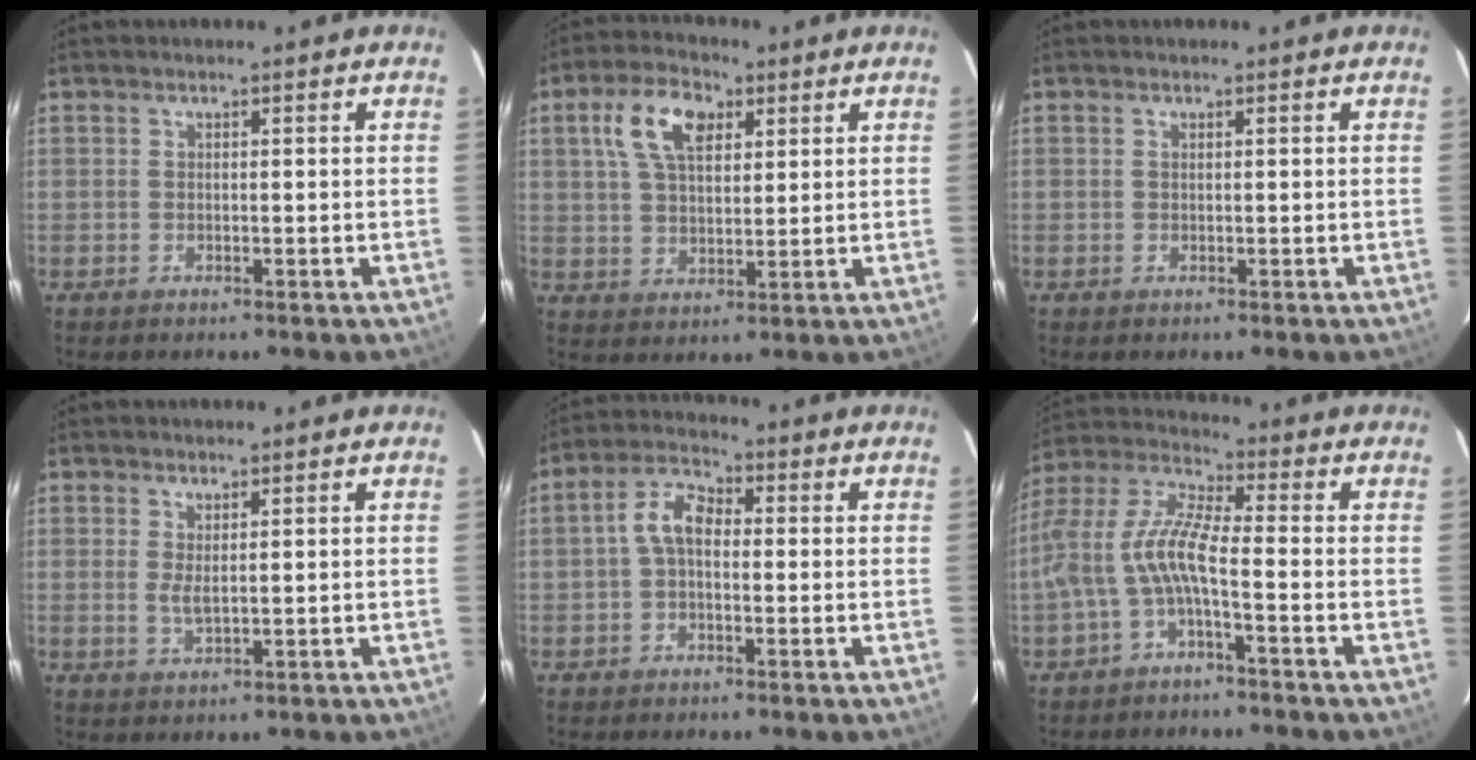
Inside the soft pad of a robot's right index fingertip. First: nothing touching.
{"total": 9.8, "force": [4.1, 5.3, 7.2], "torque": [-0.141, 0.026, 0.076]}
{"total": 0.0}
{"total": 2.3, "force": [0.7, 0.6, 2.1], "torque": [-0.040, -0.005, 0.013]}
{"total": 5.3, "force": [-0.3, 3.3, 4.2], "torque": [-0.085, 0.021, -0.008]}
{"total": 10.5, "force": [-3.2, 2.2, 9.8], "torque": [-0.219, 0.011, -0.063]}